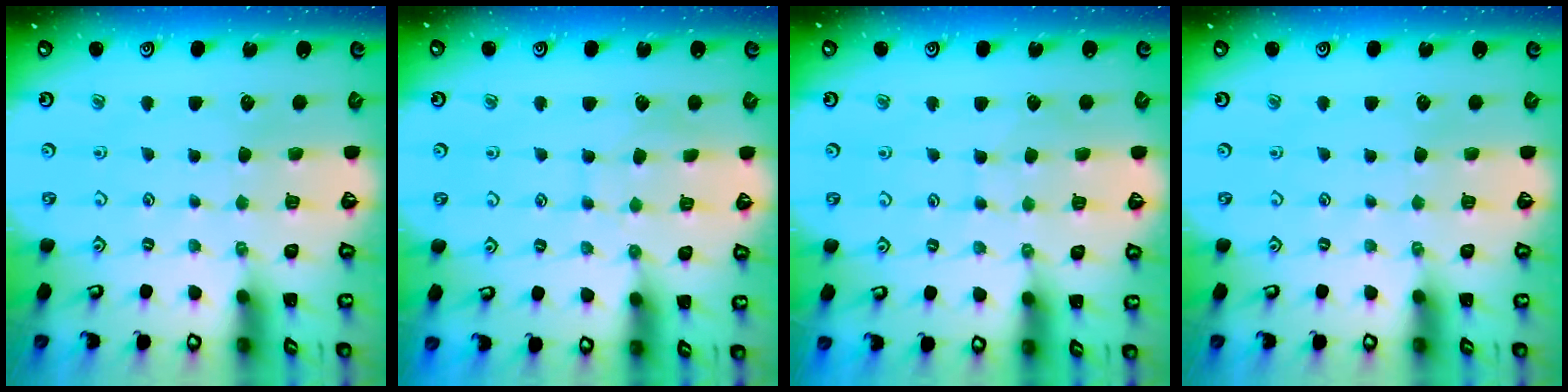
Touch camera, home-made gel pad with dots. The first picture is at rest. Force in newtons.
{"total": 3.8, "press": 3.8, "slide": 0.3}
{"total": 4.1, "press": 4.1, "slide": 0.4}
{"total": 0.0}